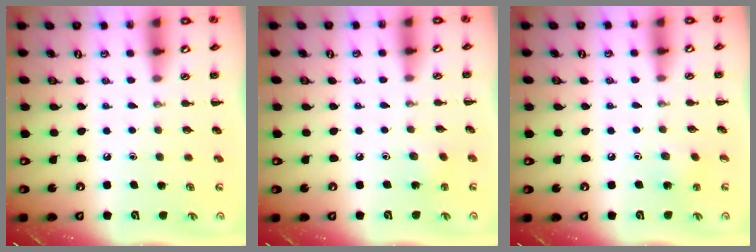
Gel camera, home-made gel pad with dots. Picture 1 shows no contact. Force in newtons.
{"total": 3.6, "press": 3.4, "slide": 1.1}
{"total": 4.9, "press": 4.7, "slide": 1.4}